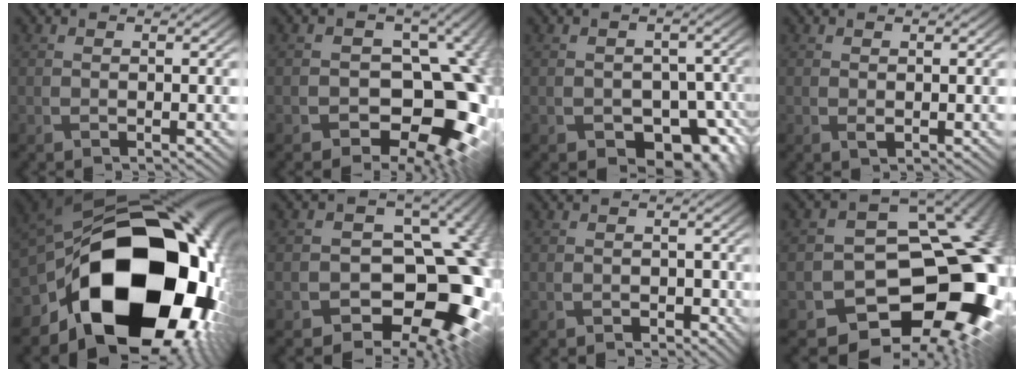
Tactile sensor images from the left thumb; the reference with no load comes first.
{"total": 13.9, "force": [-4.2, 9.5, 9.2], "torque": [-0.095, -0.002, -0.059]}
{"total": 9.4, "force": [-4.7, 6.7, 4.7], "torque": [-0.051, -0.014, -0.063]}
{"total": 0.6, "force": [0.0, 0.3, 0.6], "torque": [-0.010, -0.001, 0.000]}
{"total": 23.2, "force": [-5.2, 16.4, 15.6], "torque": [-0.309, -0.100, -0.031]}
{"total": 15.4, "force": [-4.8, 11.1, 9.5], "torque": [-0.116, -0.004, -0.070]}
{"total": 1.0, "force": [-0.5, 0.9, 0.2], "torque": [0.003, 0.003, -0.007]}
{"total": 17.5, "force": [-5.9, 12.7, 10.5], "torque": [-0.130, -0.023, -0.071]}